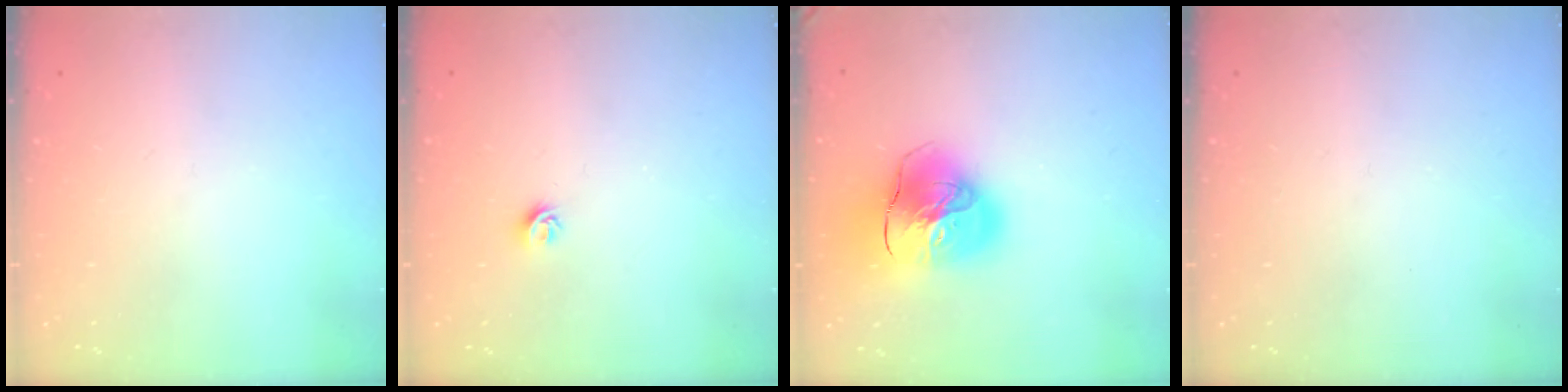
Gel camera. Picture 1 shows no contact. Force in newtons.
{"total": 4.2, "press": 4.1, "slide": 0.7}
{"total": 17.4, "press": 17.2, "slide": 2.3}
{"total": 0.0}